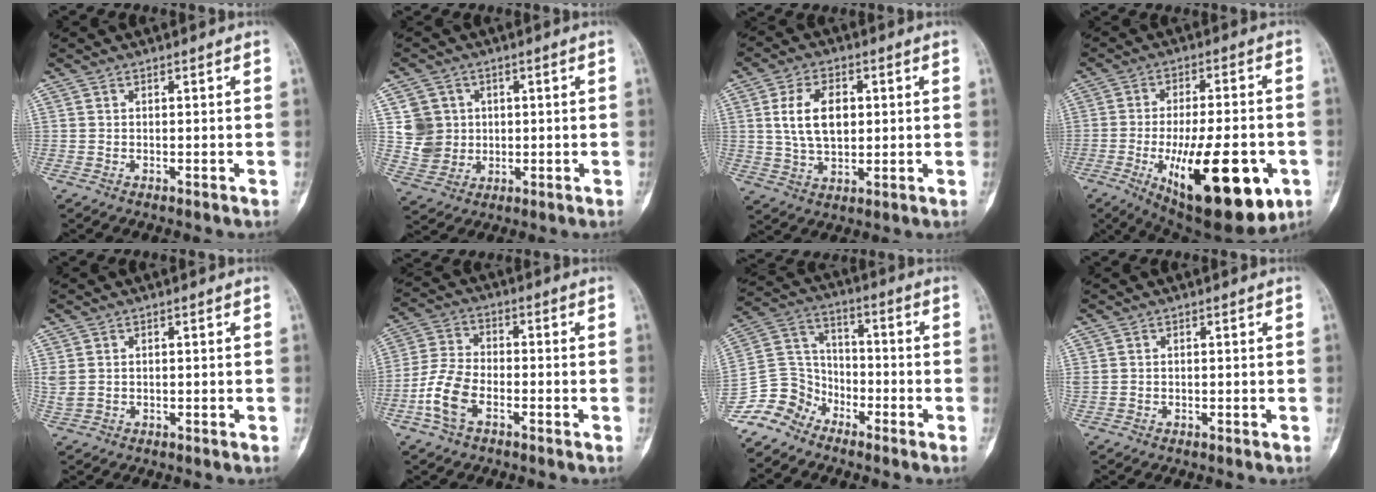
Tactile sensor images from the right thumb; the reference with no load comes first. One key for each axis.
{"total": 7.6, "fx": 1.3, "fy": 7.2, "fz": 2.0, "tx": -0.011, "ty": -0.002, "tz": 0.032}
{"total": 9.7, "fx": 1.7, "fy": 6.0, "fz": 7.5, "tx": -0.125, "ty": -0.002, "tz": 0.037}
{"total": 22.6, "fx": -7.5, "fy": 8.5, "fz": 19.6, "tx": -0.280, "ty": -0.001, "tz": -0.095}
{"total": 2.3, "fx": 0.6, "fy": 1.6, "fz": 1.5, "tx": -0.050, "ty": 0.004, "tz": 0.019}
{"total": 8.7, "fx": -3.6, "fy": 5.0, "fz": 6.2, "tx": -0.133, "ty": 0.022, "tz": -0.076}
{"total": 9.9, "fx": -7.6, "fy": 6.1, "fz": 1.5, "tx": -0.014, "ty": 0.065, "tz": -0.161}
{"total": 1.0, "fx": 0.3, "fy": 0.8, "fz": 0.6, "tx": -0.027, "ty": 0.006, "tz": 0.010}